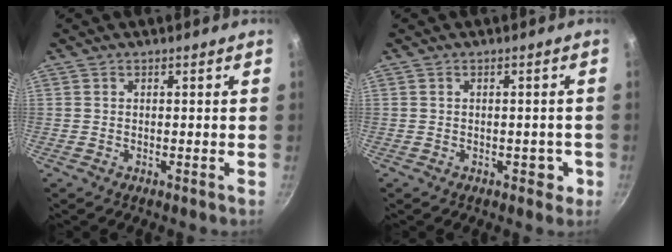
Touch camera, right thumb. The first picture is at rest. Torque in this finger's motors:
{"motor_torque": [0.18, 0.54, -0.08, 0.16, -0.01]}